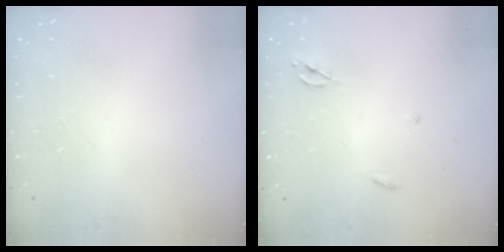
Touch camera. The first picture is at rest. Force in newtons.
{"total": 2.3, "press": 2.3, "slide": 0.1}